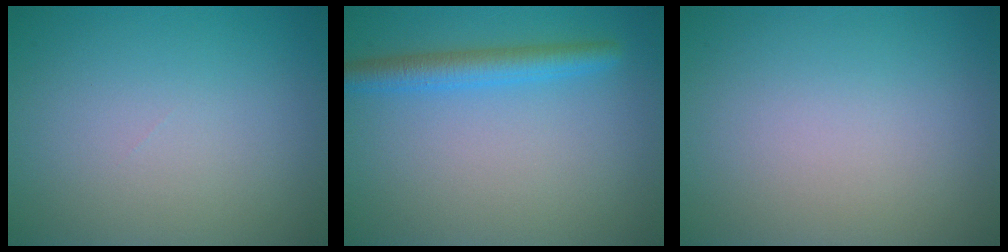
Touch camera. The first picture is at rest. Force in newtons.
{"total": 3.1, "press": 3.1, "slide": 0.1}
{"total": 0.0}